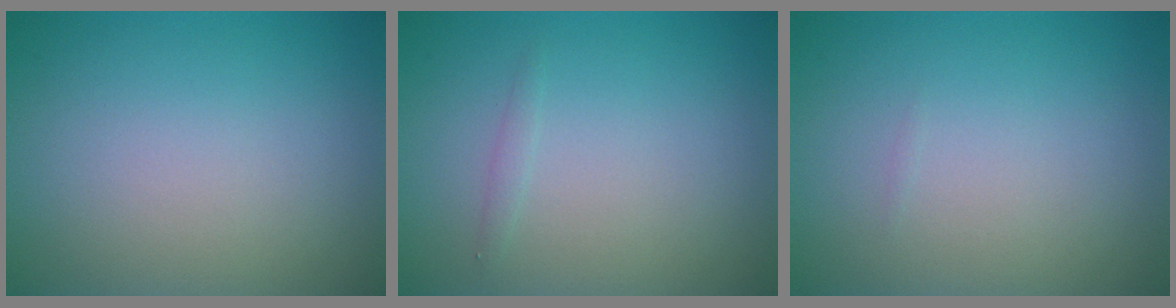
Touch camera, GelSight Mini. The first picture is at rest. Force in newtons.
{"total": 0.6, "press": 0.6, "slide": 0.0}
{"total": 0.0}